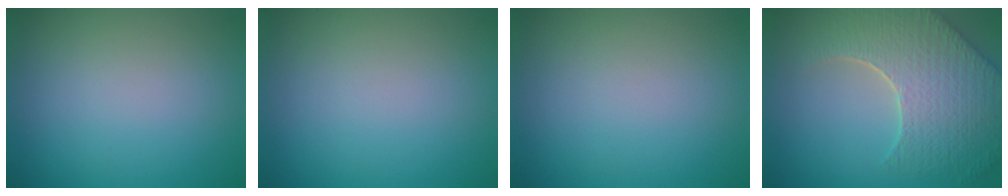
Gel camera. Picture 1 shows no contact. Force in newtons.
{"total": 0.0}
{"total": 0.0}
{"total": 8.9, "press": 6.4, "slide": 6.2}